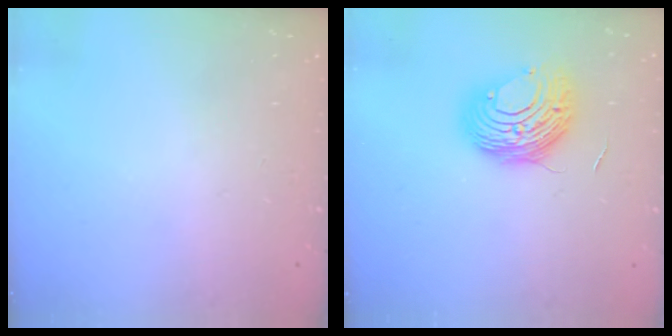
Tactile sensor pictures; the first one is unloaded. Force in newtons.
{"total": 10.1, "press": 10.1, "slide": 0.7}